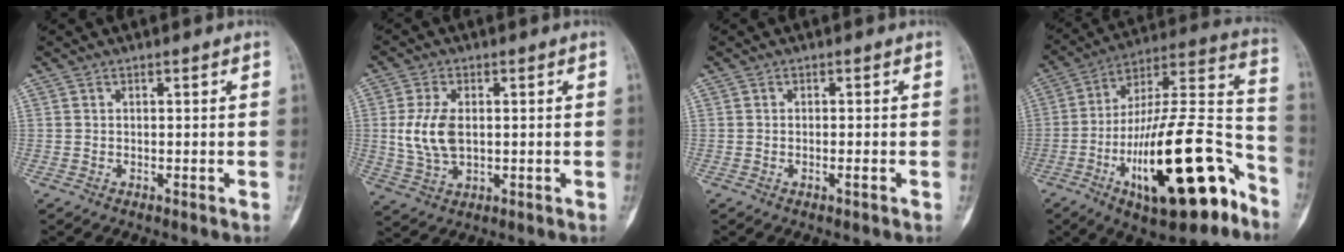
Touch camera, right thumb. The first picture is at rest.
{"total": 8.2, "force": [0.6, 4.7, 6.7], "torque": [-0.140, -0.004, 0.019]}
{"total": 1.1, "force": [-0.4, 0.2, 1.0], "torque": [-0.021, 0.001, -0.006]}
{"total": 28.8, "force": [-13.1, 9.9, 23.7], "torque": [-0.366, 0.077, -0.200]}